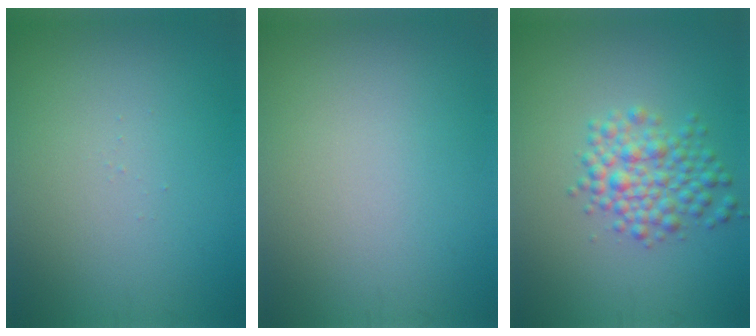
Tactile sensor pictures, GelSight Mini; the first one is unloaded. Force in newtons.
{"total": 0.0}
{"total": 3.7, "press": 3.7, "slide": 0.1}